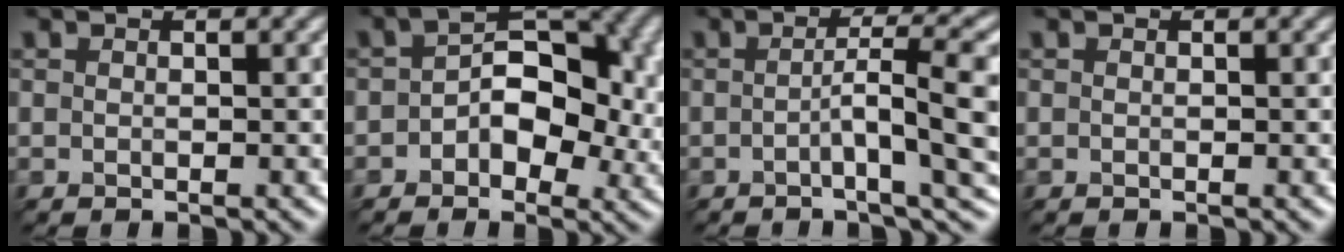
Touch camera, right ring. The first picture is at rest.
{"total": 5.9, "force": [-0.4, 3.6, 4.6], "torque": [-0.076, 0.012, -0.005]}
{"total": 6.5, "force": [-1.5, 0.4, 6.3], "torque": [-0.096, 0.008, -0.022]}
{"total": 0.0}